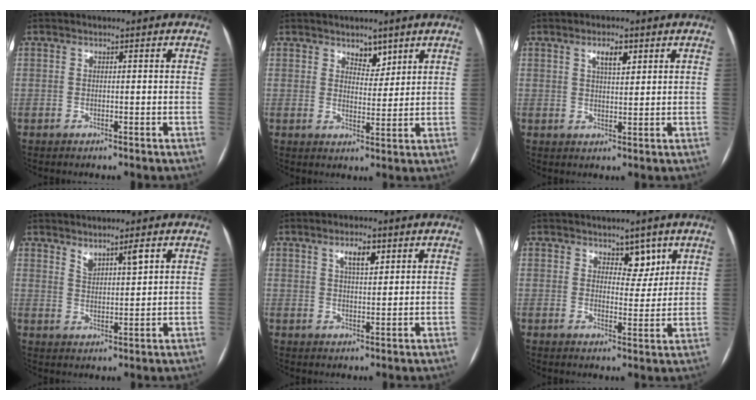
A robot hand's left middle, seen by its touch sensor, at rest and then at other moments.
{"total": 3.4, "force": [2.5, 1.9, 1.5], "torque": [-0.016, -0.002, 0.042]}
{"total": 3.4, "force": [1.8, 1.1, 2.6], "torque": [-0.045, 0.003, 0.030]}
{"total": 3.5, "force": [2.6, 0.5, 2.4], "torque": [-0.046, 0.000, 0.049]}
{"total": 3.8, "force": [2.0, 1.2, 3.0], "torque": [-0.053, 0.004, 0.034]}
{"total": 4.2, "force": [2.7, 2.2, 2.2], "torque": [-0.018, -0.004, 0.041]}